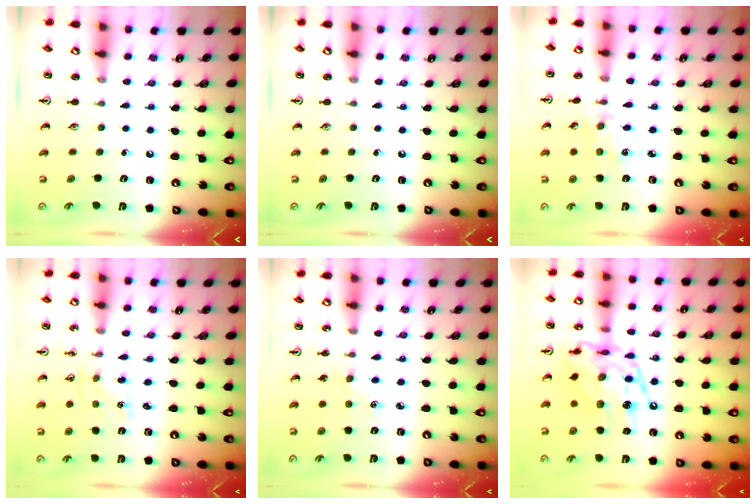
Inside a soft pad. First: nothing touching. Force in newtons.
{"total": 0.0}
{"total": 1.7, "press": 1.7, "slide": 0.3}
{"total": 1.2, "press": 1.2, "slide": 0.1}
{"total": 1.1, "press": 1.1, "slide": 0.3}
{"total": 16.1, "press": 16.0, "slide": 1.3}